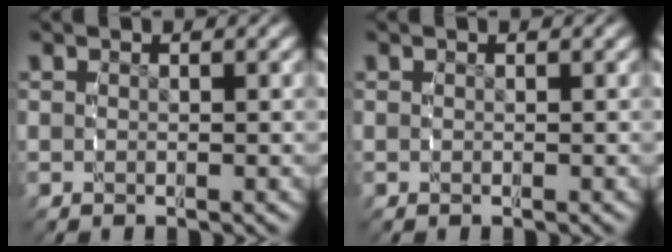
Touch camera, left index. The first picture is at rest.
{"total": 0.0}